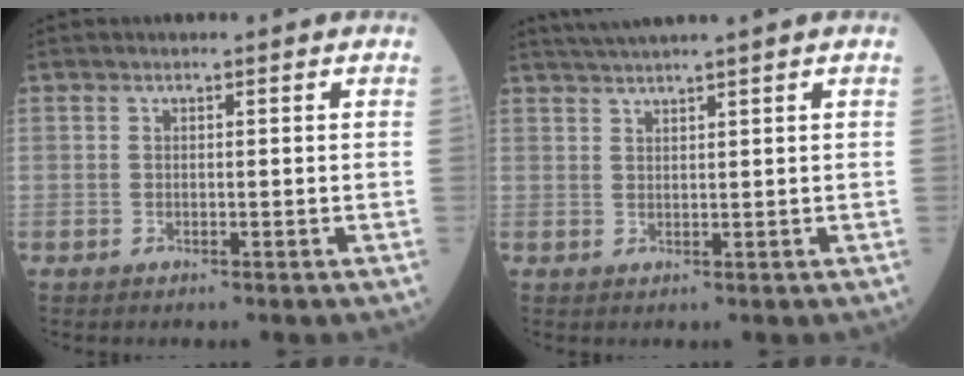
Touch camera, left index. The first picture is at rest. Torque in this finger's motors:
{"motor_torque": [0.95, -1.19, 0.14, 0.07]}